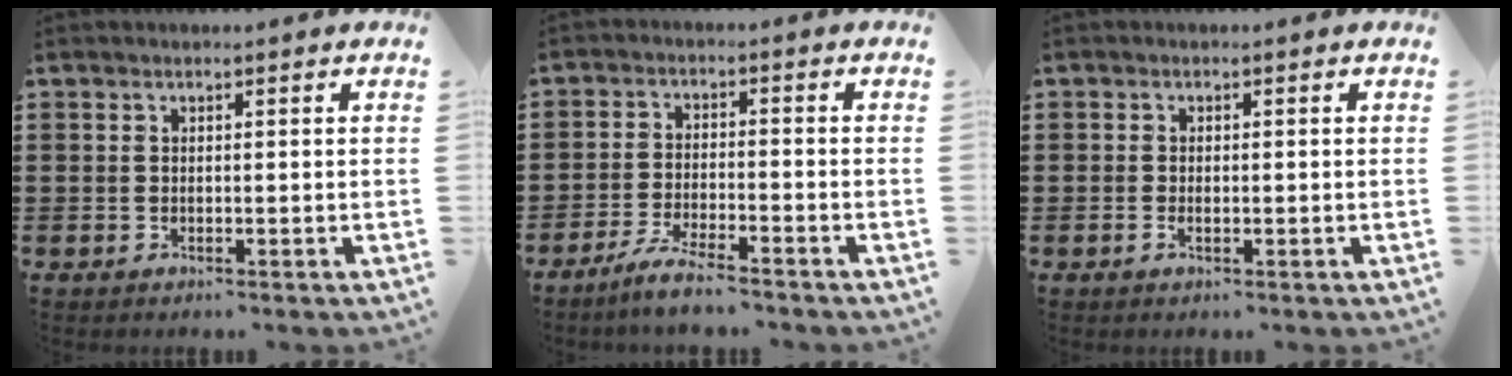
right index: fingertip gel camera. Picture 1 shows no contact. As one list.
[{"total": 4.4, "force": [-4.0, -0.1, 1.7], "torque": [-0.043, -0.006, -0.080]}, {"total": 1.0, "force": [-0.3, 0.5, 0.8], "torque": [-0.016, -0.003, -0.005]}]